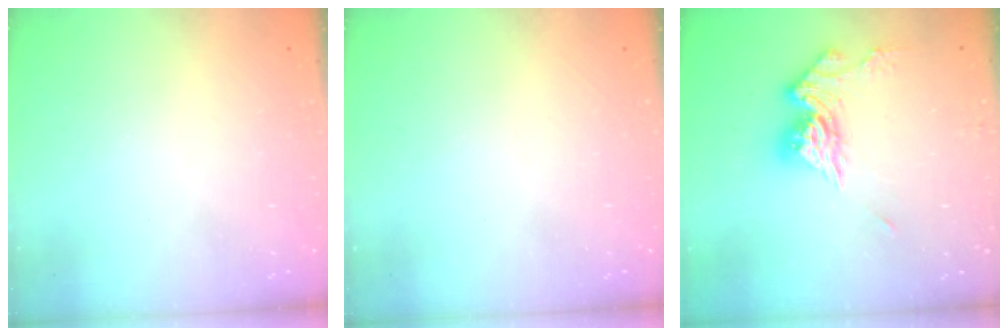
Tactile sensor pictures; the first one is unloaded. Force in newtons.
{"total": 0.0}
{"total": 12.0, "press": 11.9, "slide": 1.1}